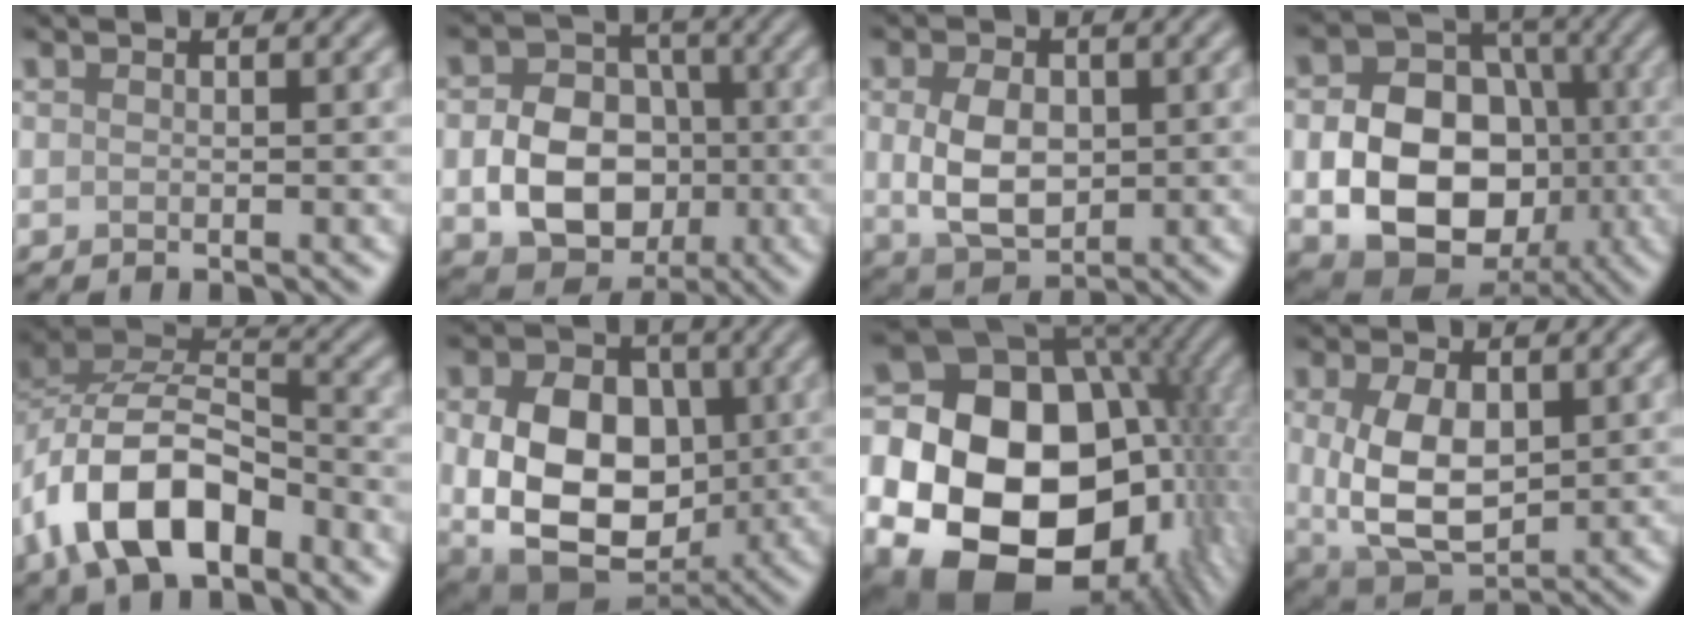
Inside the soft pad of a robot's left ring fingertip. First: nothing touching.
{"total": 7.6, "force": [-1.4, 6.0, 4.5], "torque": [-0.078, -0.005, -0.023]}
{"total": 5.3, "force": [0.2, 3.6, 3.9], "torque": [-0.082, -0.004, 0.008]}
{"total": 11.1, "force": [-1.9, 8.4, 7.1], "torque": [-0.120, -0.010, -0.035]}
{"total": 9.8, "force": [-4.5, 5.2, 7.0], "torque": [-0.131, 0.015, -0.094]}
{"total": 12.3, "force": [-0.3, 8.9, 8.4], "torque": [-0.143, -0.017, 0.001]}
{"total": 24.8, "force": [-2.3, 19.9, 14.6], "torque": [-0.281, 0.013, -0.066]}
{"total": 6.7, "force": [0.6, 3.9, 5.4], "torque": [-0.116, -0.004, 0.018]}